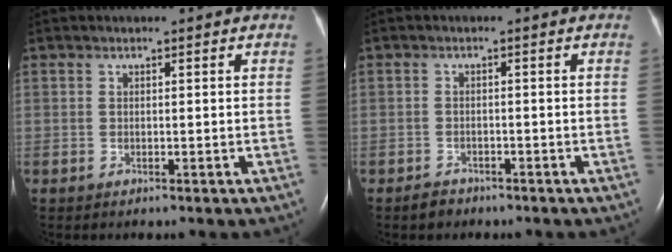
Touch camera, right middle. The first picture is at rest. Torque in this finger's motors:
{"motor_torque": [-0.07, 0.07, -0.03, 0.00]}